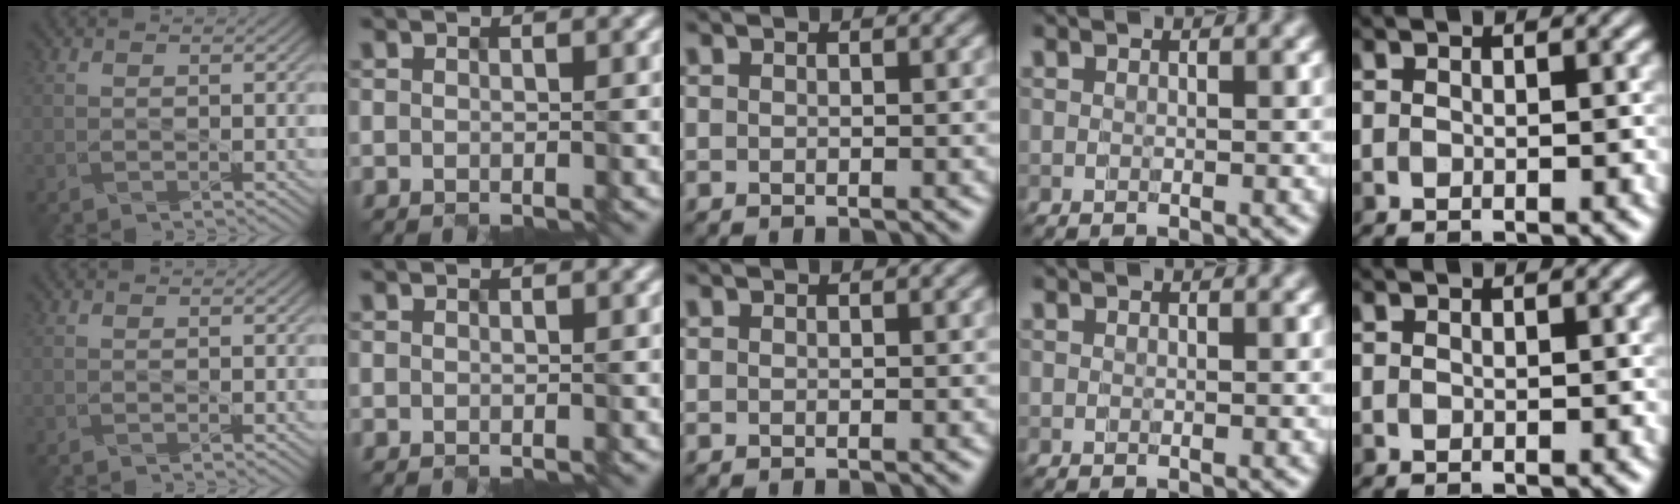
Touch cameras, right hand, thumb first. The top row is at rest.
{}